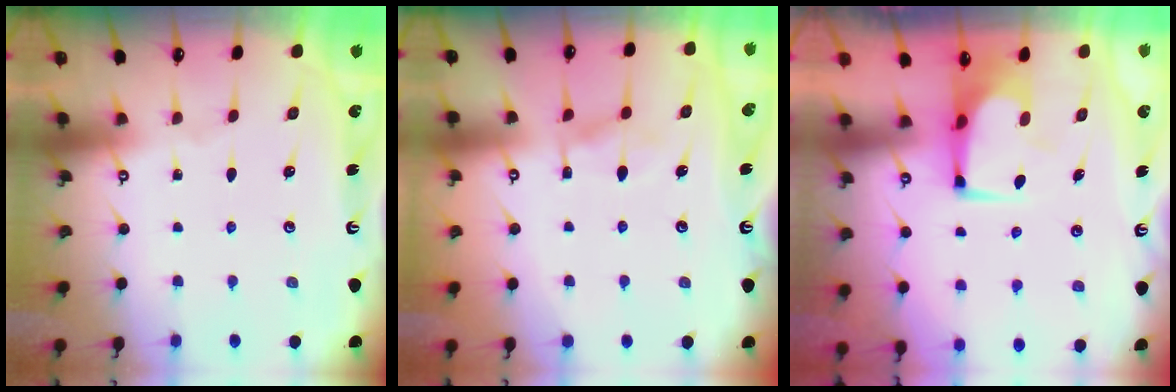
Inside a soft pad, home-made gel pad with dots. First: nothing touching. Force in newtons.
{"total": 7.0, "press": 6.9, "slide": 1.0}
{"total": 1.3, "press": 1.2, "slide": 0.2}